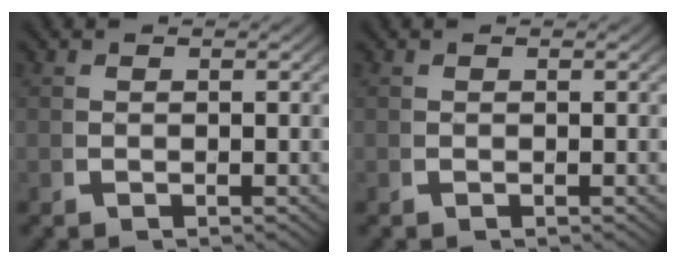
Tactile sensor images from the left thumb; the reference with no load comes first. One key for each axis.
{"total": 0.0}